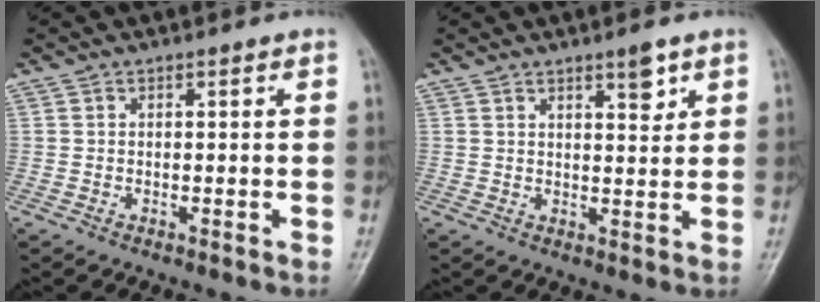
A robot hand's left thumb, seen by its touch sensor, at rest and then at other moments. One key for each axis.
{"total": 4.0, "fx": 2.5, "fy": 1.1, "fz": 2.9, "tx": -0.033, "ty": -0.016, "tz": 0.038}